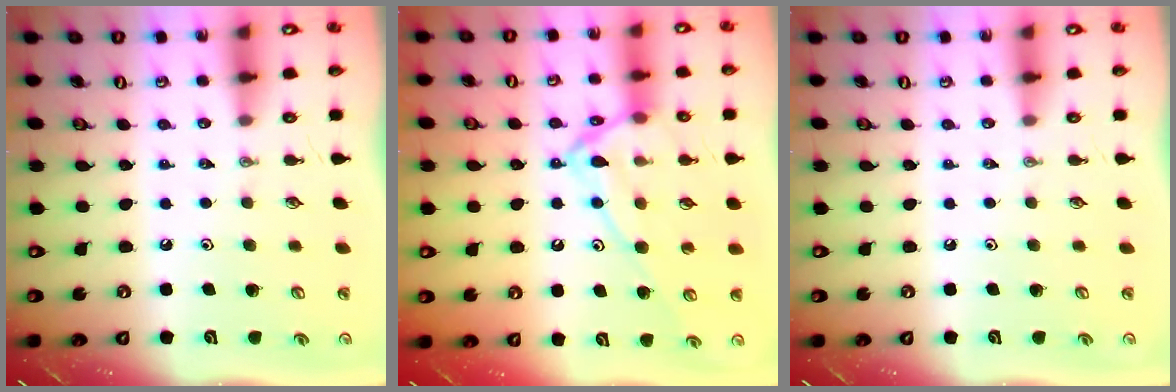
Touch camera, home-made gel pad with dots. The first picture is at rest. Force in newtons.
{"total": 15.6, "press": 15.5, "slide": 1.4}
{"total": 0.0}